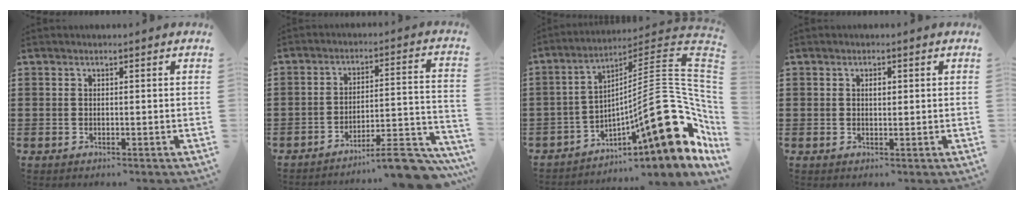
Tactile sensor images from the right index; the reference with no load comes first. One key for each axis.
{"total": 9.7, "fx": -8.4, "fy": 1.3, "fz": 4.8, "tx": -0.059, "ty": 0.021, "tz": -0.155}
{"total": 20.0, "fx": -4.7, "fy": 6.4, "fz": 18.3, "tx": -0.273, "ty": -0.012, "tz": -0.085}
{"total": 1.2, "fx": 0.3, "fy": 0.6, "fz": 1.0, "tx": -0.021, "ty": 0.005, "tz": 0.004}